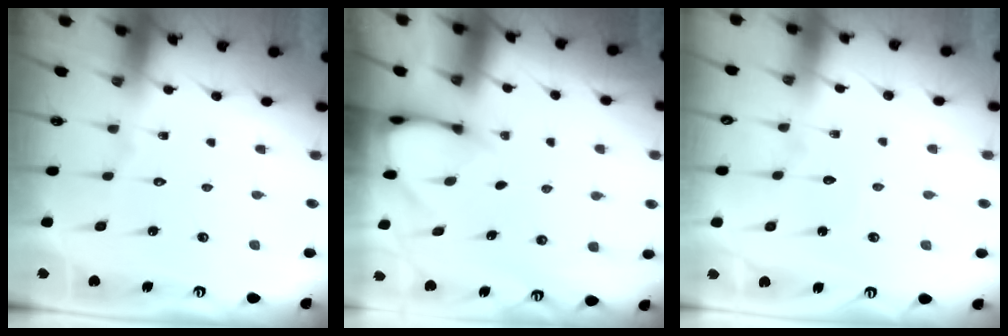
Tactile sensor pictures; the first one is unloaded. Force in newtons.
{"total": 3.0, "press": 3.0, "slide": 0.2}
{"total": 3.8, "press": 3.8, "slide": 0.3}